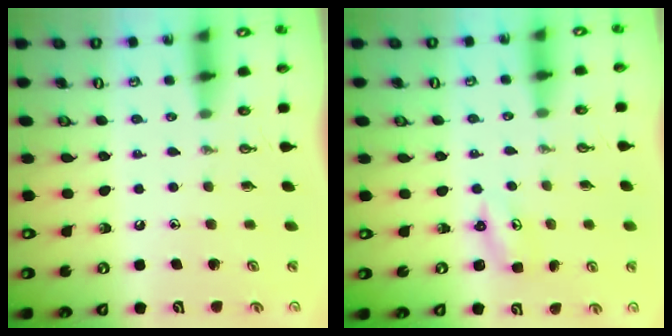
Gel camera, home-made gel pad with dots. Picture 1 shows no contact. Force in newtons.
{"total": 2.4, "press": 2.4, "slide": 0.2}